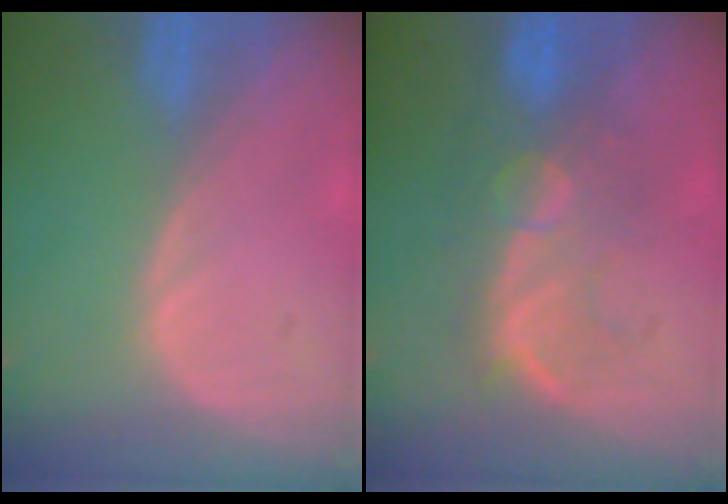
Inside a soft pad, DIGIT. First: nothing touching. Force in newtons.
{"total": 8.8, "press": 8.4, "slide": 2.7}